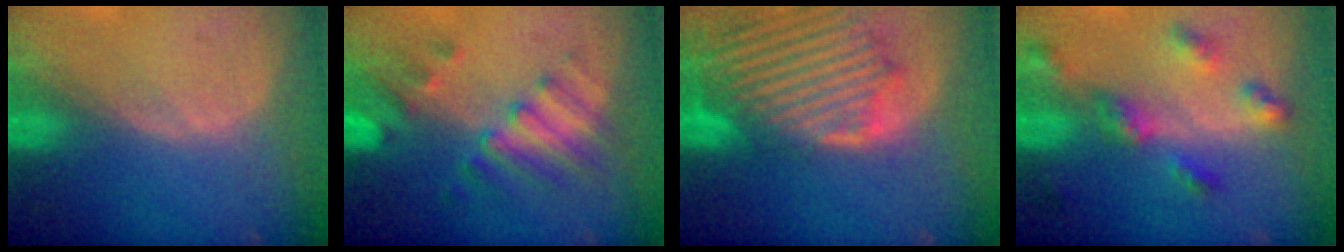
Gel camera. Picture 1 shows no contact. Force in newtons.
{"total": 7.6, "press": 6.7, "slide": 3.6}
{"total": 13.5, "press": 11.7, "slide": 6.8}
{"total": 6.6, "press": 5.8, "slide": 3.1}